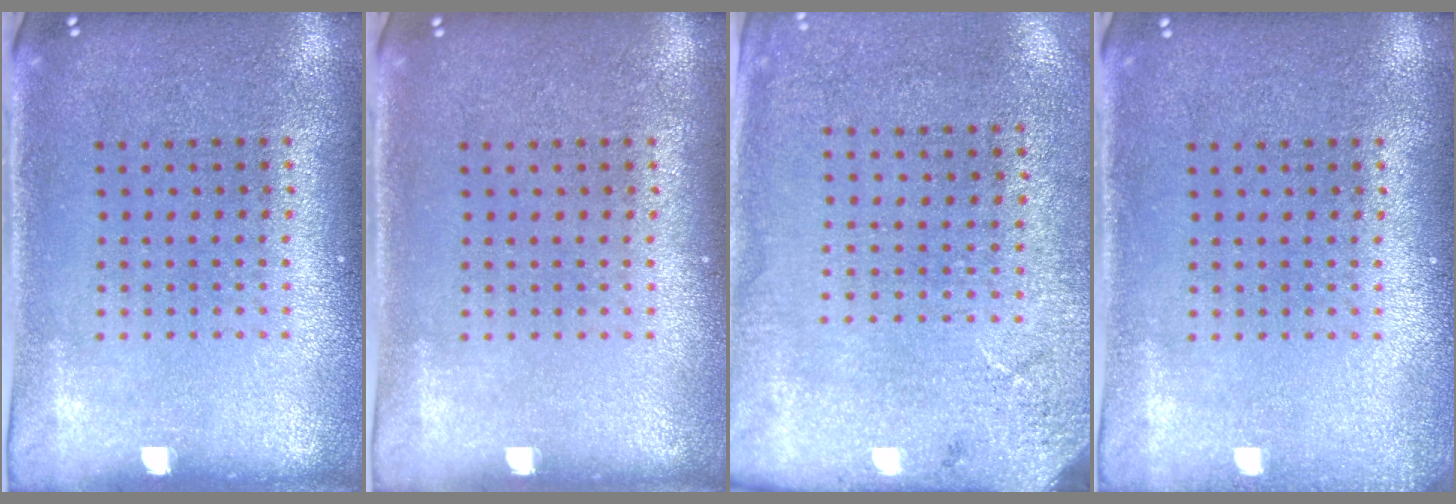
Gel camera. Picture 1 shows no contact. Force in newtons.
{"total": 0.0}
{"total": 2.7, "press": 2.2, "slide": 1.5}
{"total": 0.9, "press": 0.8, "slide": 0.2}